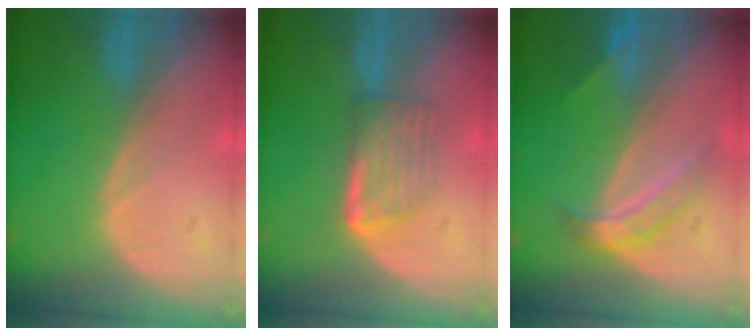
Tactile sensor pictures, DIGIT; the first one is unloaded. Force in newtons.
{"total": 5.7, "press": 5.3, "slide": 2.3}
{"total": 5.4, "press": 4.7, "slide": 2.5}